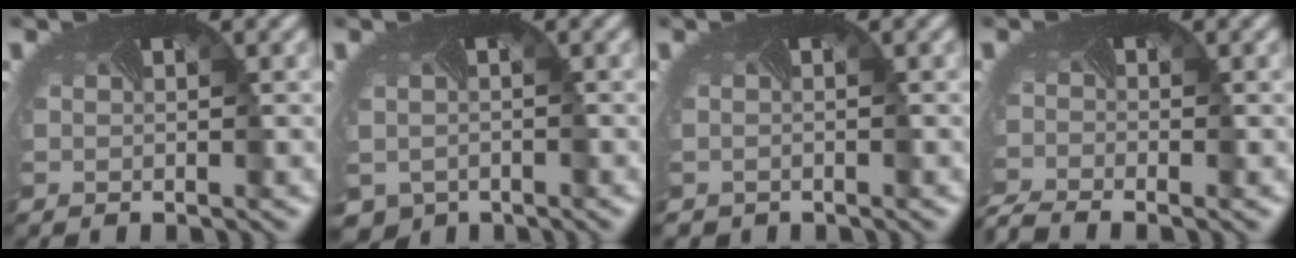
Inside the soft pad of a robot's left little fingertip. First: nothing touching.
{"total": 3.2, "force": [-1.9, 2.3, 1.1], "torque": [-0.024, -0.021, -0.024]}
{"total": 0.6, "force": [-0.4, 0.3, -0.3], "torque": [0.008, -0.007, -0.007]}
{"total": 3.0, "force": [-2.9, 0.2, 0.9], "torque": [-0.026, -0.023, -0.064]}